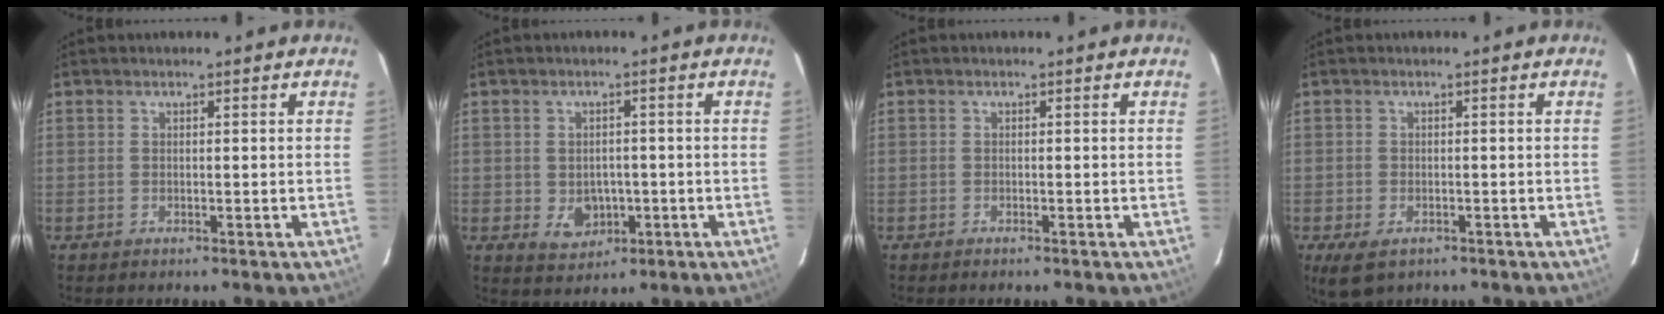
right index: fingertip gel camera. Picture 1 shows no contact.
{"total": 5.2, "force": [-1.3, 4.3, 2.7], "torque": [-0.054, 0.001, -0.005]}
{"total": 0.5, "force": [-0.5, 0.1, 0.1], "torque": [-0.001, -0.003, -0.010]}
{"total": 4.9, "force": [-2.8, 2.9, 2.8], "torque": [-0.064, -0.021, -0.047]}